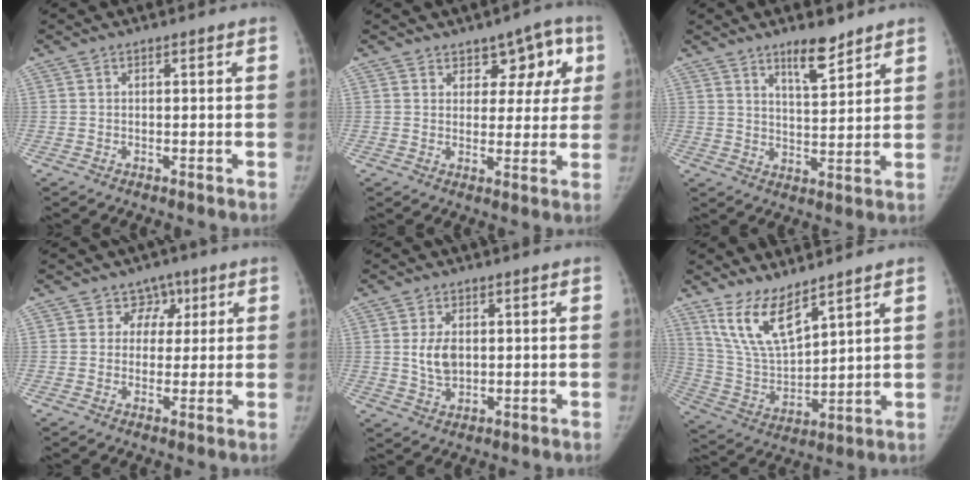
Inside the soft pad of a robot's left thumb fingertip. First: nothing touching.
{"total": 7.5, "force": [3.5, 4.8, 4.6], "torque": [-0.007, -0.011, 0.041]}
{"total": 7.0, "force": [5.3, 2.0, 4.2], "torque": [-0.052, -0.043, 0.087]}
{"total": 4.8, "force": [1.9, 4.4, 0.7], "torque": [0.026, 0.001, 0.021]}
{"total": 5.3, "force": [0.7, 3.5, 4.0], "torque": [-0.065, -0.007, 0.019]}
{"total": 11.8, "force": [8.3, 3.8, 7.4], "torque": [-0.129, -0.052, 0.184]}